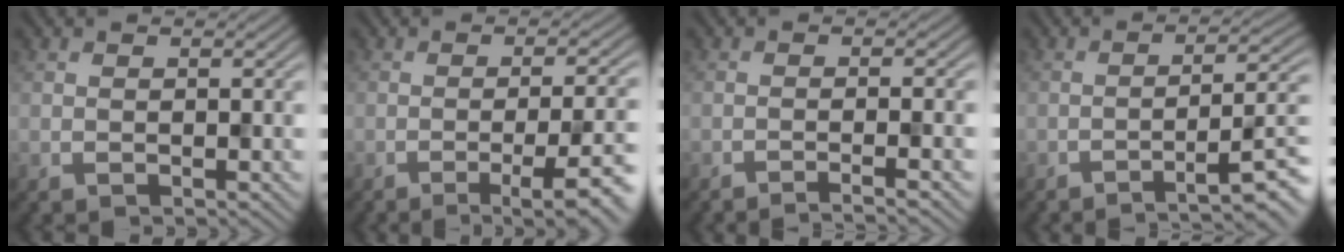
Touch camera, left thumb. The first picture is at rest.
{"total": 7.9, "force": [-3.3, 1.8, 7.0], "torque": [-0.102, -0.007, -0.036]}
{"total": 3.7, "force": [-2.5, 0.3, 2.7], "torque": [-0.031, 0.015, -0.049]}
{"total": 8.0, "force": [-4.7, 1.4, 6.4], "torque": [-0.090, 0.012, -0.063]}